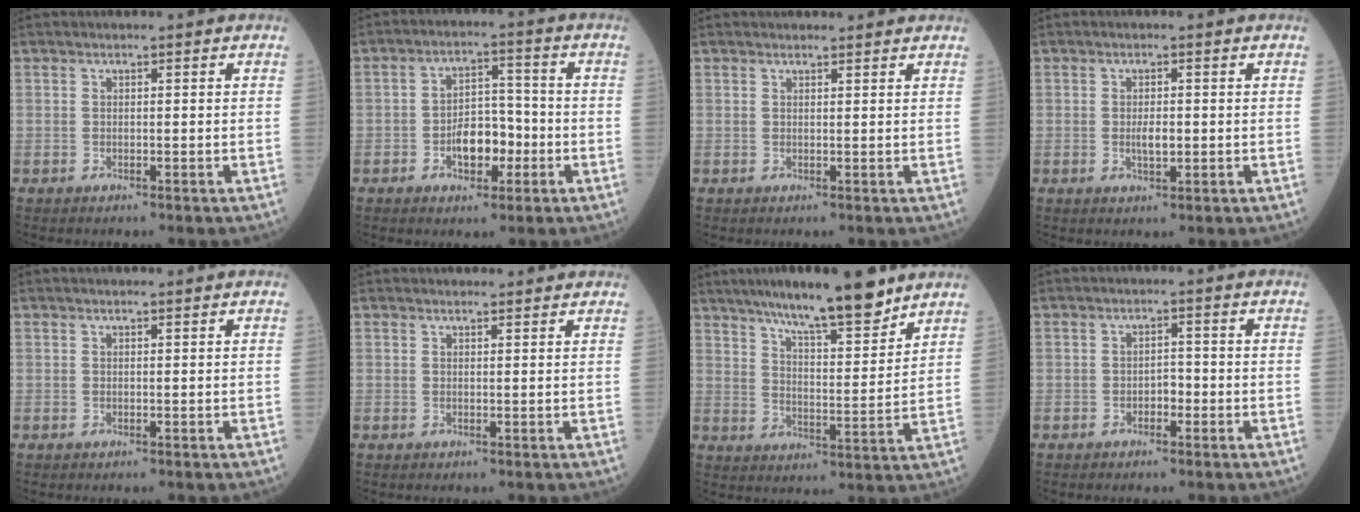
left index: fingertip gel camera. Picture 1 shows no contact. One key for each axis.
{"total": 6.6, "fx": -2.4, "fy": 3.7, "fz": 4.8, "tx": -0.085, "ty": 0.010, "tz": -0.039}
{"total": 2.9, "fx": 2.8, "fy": 0.6, "fz": 0.4, "tx": -0.009, "ty": 0.008, "tz": 0.032}
{"total": 2.1, "fx": -0.2, "fy": 0.8, "fz": 1.9, "tx": -0.040, "ty": -0.005, "tz": -0.001}
{"total": 0.8, "fx": 0.7, "fy": 0.1, "fz": 0.4, "tx": -0.010, "ty": 0.002, "tz": 0.012}
{"total": 3.2, "fx": 3.1, "fy": 0.8, "fz": 0.4, "tx": -0.009, "ty": 0.009, "tz": 0.034}
{"total": 13.9, "fx": 11.2, "fy": 1.9, "fz": 8.1, "tx": -0.126, "ty": -0.002, "tz": 0.180}
{"total": 1.8, "fx": -0.9, "fy": 1.1, "fz": 1.1, "tx": -0.014, "ty": 0.002, "tz": -0.016}